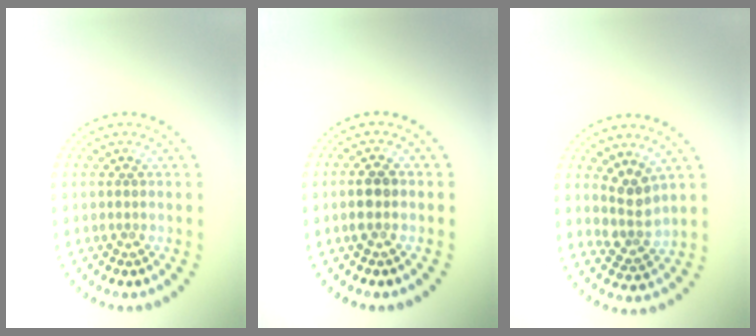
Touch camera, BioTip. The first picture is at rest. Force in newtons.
{"total": 1.7, "press": 1.7, "slide": 0.3}
{"total": 2.7, "press": 2.2, "slide": 1.5}